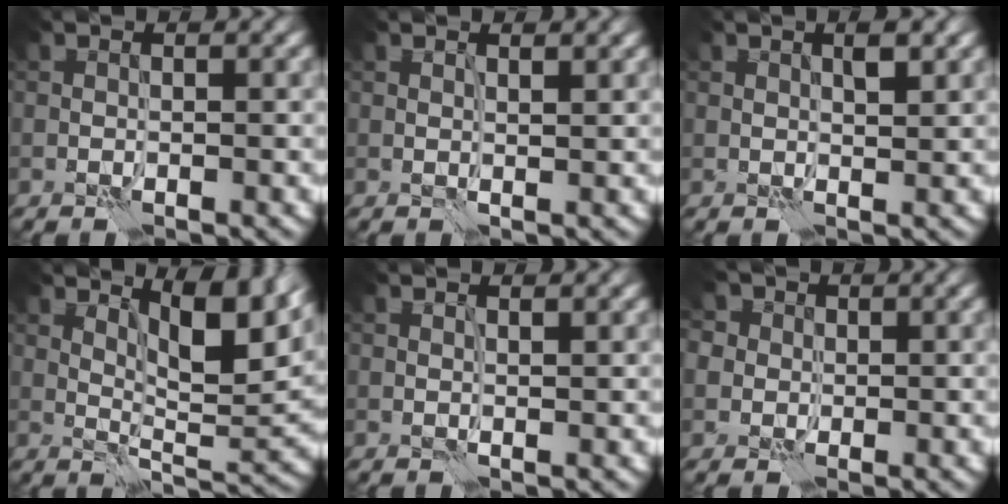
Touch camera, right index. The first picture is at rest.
{"total": 0.9, "force": [0.7, 0.0, 0.4], "torque": [-0.008, -0.002, 0.015]}
{"total": 1.6, "force": [0.9, 0.4, 1.2], "torque": [-0.019, 0.001, 0.016]}
{"total": 6.9, "force": [3.8, 1.7, 5.4], "torque": [-0.083, -0.006, 0.068]}
{"total": 0.5, "force": [0.5, -0.1, 0.2], "torque": [-0.004, 0.000, 0.011]}
{"total": 6.0, "force": [2.8, 4.8, 2.3], "torque": [-0.037, 0.025, 0.020]}